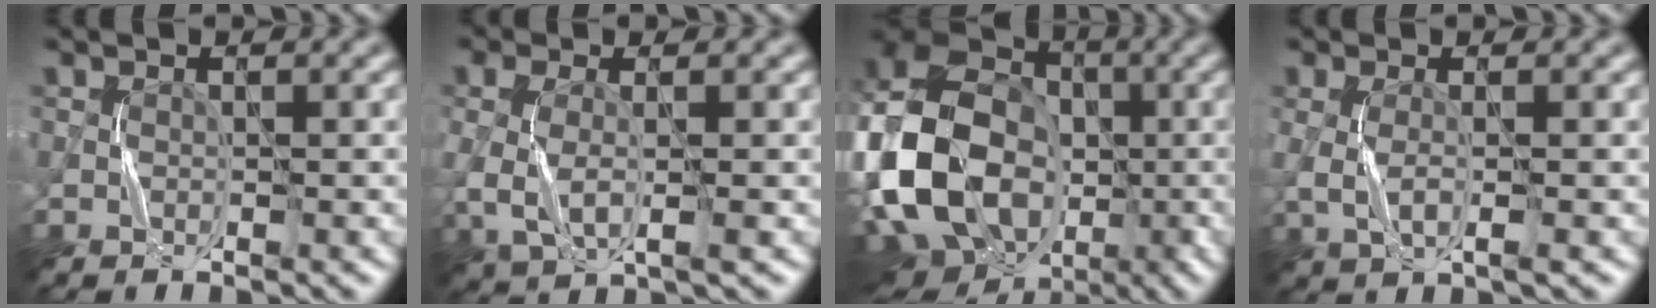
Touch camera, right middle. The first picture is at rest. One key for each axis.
{"total": 3.8, "fx": 0.1, "fy": 1.9, "fz": 3.2, "tx": -0.083, "ty": -0.001, "tz": 0.001}
{"total": 19.8, "fx": -3.6, "fy": 15.4, "fz": 12.0, "tx": -0.249, "ty": 0.006, "tz": -0.080}
{"total": 2.3, "fx": 0.2, "fy": 0.8, "fz": 2.1, "tx": -0.051, "ty": -0.003, "tz": 0.002}